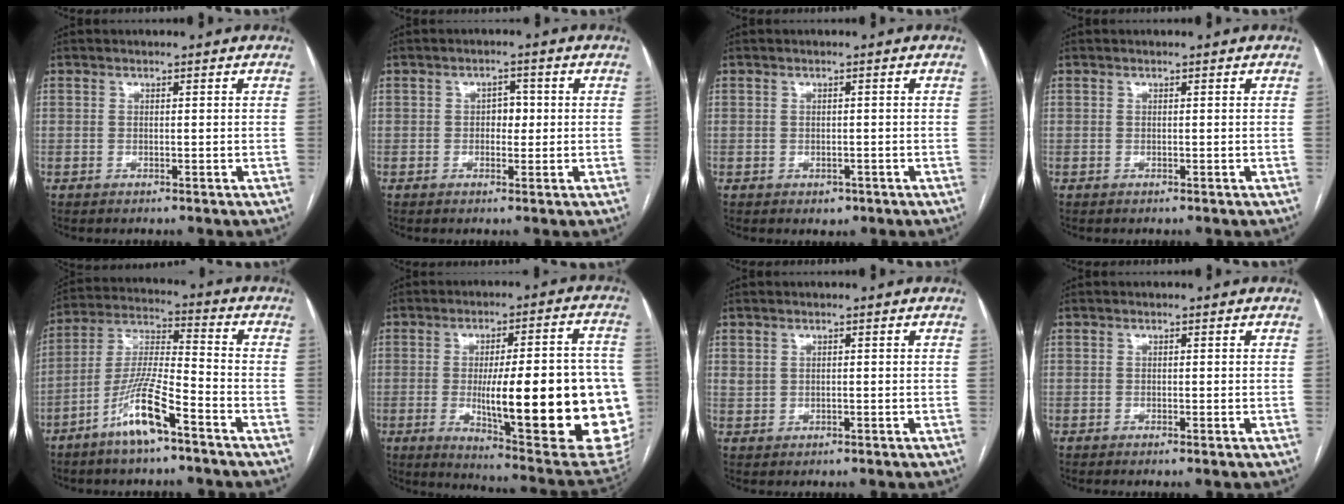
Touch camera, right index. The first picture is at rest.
{"total": 2.7, "force": [0.0, 1.8, 2.0], "torque": [-0.022, 0.008, 0.001]}
{"total": 1.7, "force": [-0.7, 1.4, 0.7], "torque": [-0.004, 0.002, -0.001]}
{"total": 0.0}
{"total": 10.9, "force": [-6.5, 1.3, 8.6], "torque": [-0.176, -0.006, -0.126]}
{"total": 27.3, "force": [-3.8, 4.7, 26.7], "torque": [-0.281, -0.003, -0.041]}
{"total": 1.1, "force": [0.6, 0.9, 0.3], "torque": [-0.003, 0.006, 0.014]}
{"total": 0.5, "force": [-0.2, 0.0, 0.4], "torque": [-0.007, 0.001, -0.004]}